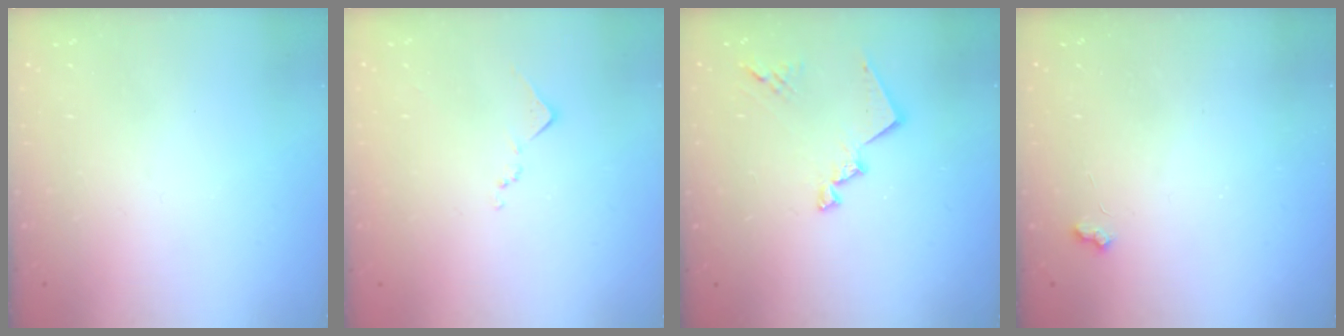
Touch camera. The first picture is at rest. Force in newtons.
{"total": 7.7, "press": 7.7, "slide": 0.6}
{"total": 14.0, "press": 13.9, "slide": 0.9}
{"total": 2.3, "press": 2.3, "slide": 0.4}